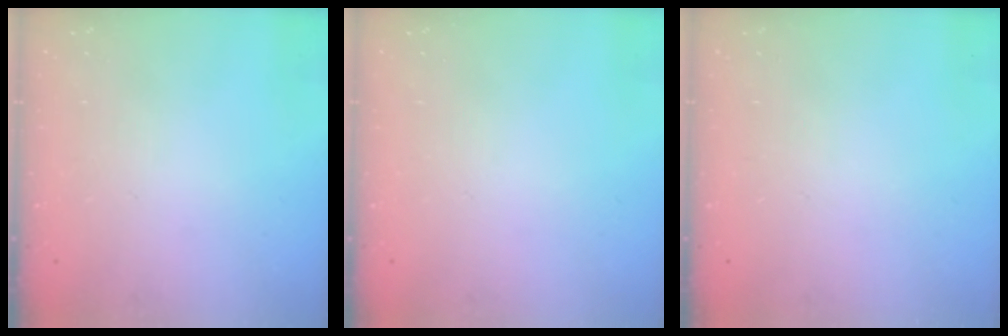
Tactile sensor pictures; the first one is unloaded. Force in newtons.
{"total": 0.0}
{"total": 0.0}